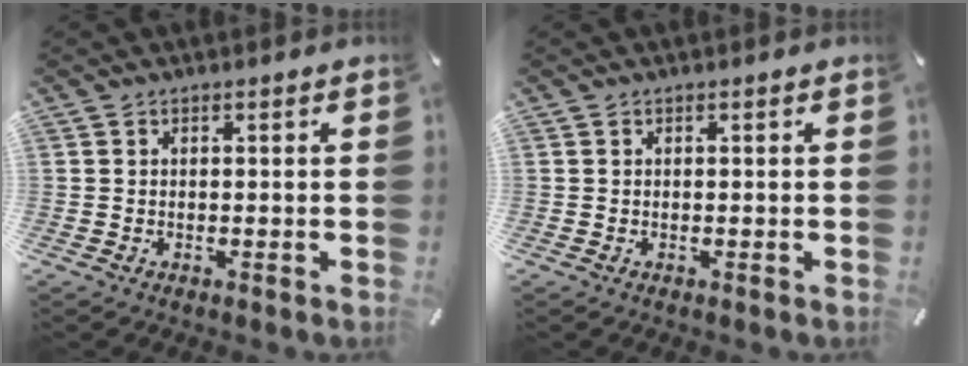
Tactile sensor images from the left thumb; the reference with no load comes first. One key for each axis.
{"total": 0.0}